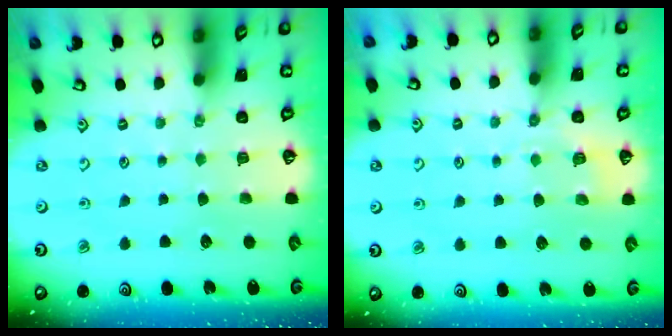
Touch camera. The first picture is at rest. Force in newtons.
{"total": 5.1, "press": 4.9, "slide": 1.5}